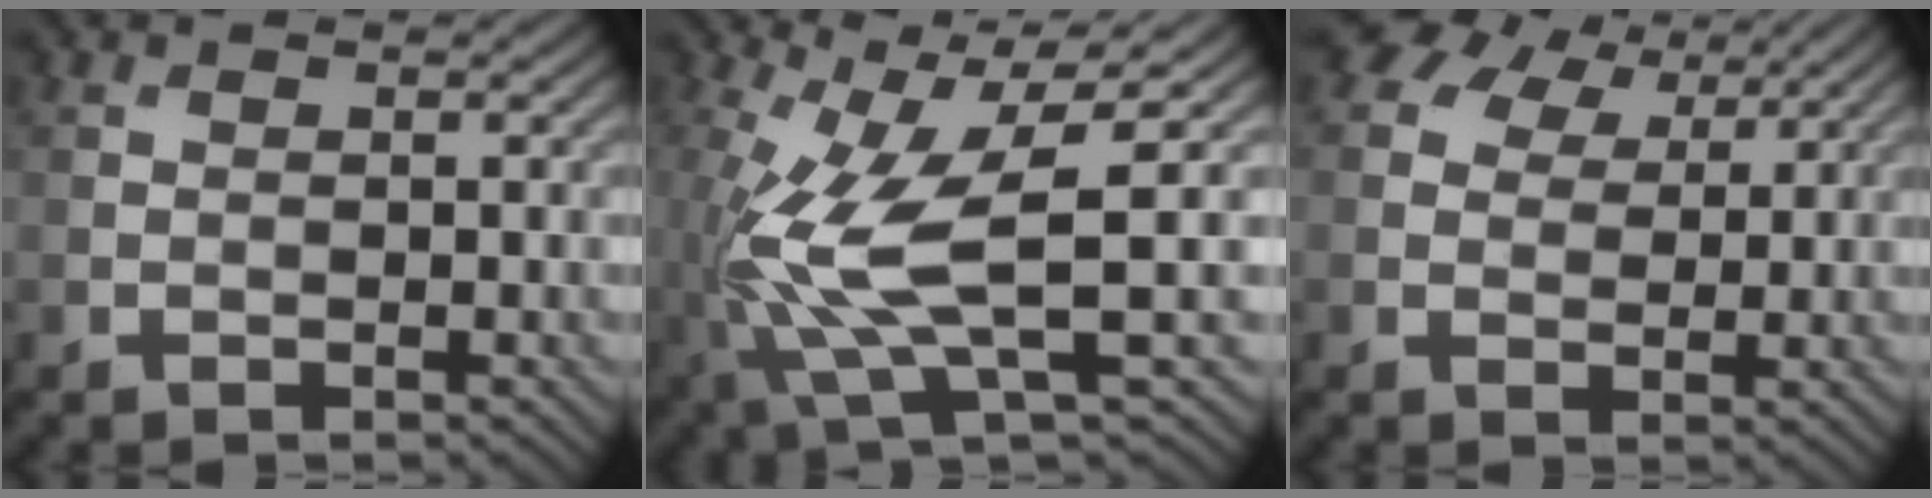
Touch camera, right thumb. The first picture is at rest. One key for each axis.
{"total": 12.3, "fx": -0.8, "fy": 3.5, "fz": 11.7, "tx": -0.259, "ty": -0.002, "tz": -0.005}
{"total": 6.4, "fx": 3.9, "fy": 4.0, "fz": 3.1, "tx": -0.064, "ty": 0.017, "tz": 0.061}